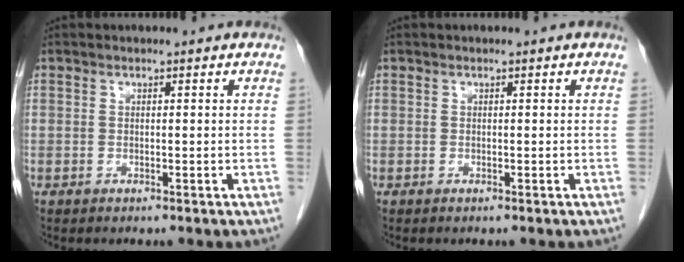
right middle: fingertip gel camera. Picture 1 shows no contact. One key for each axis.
{"total": 0.0}